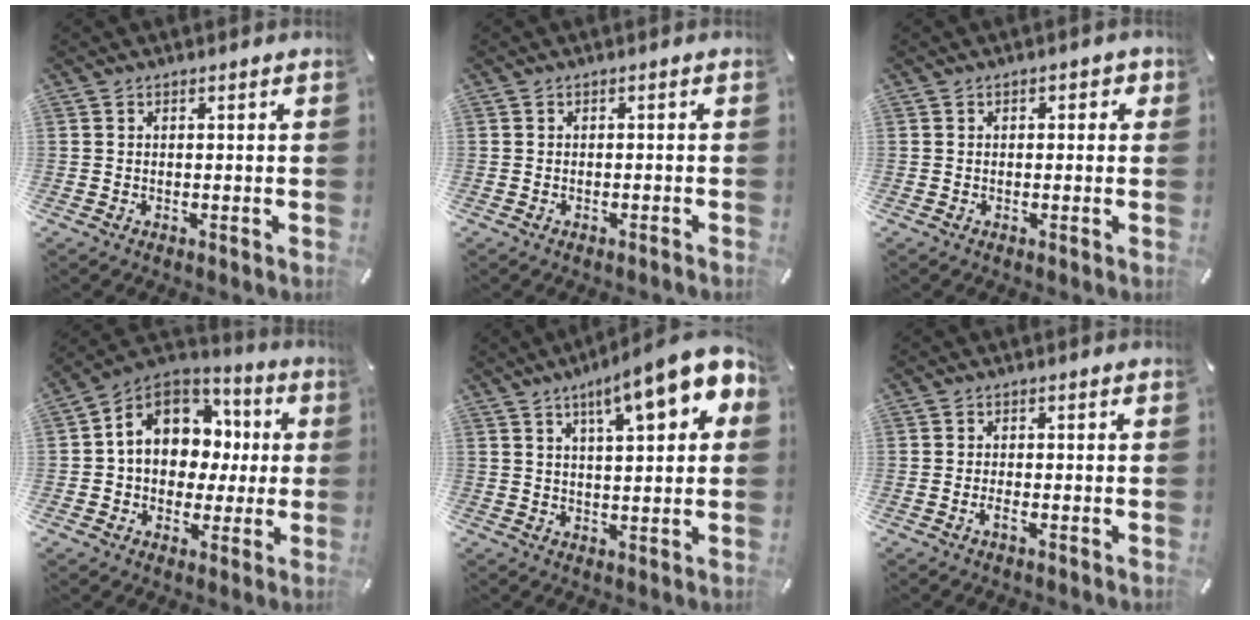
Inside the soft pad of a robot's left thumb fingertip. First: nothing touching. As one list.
[{"total": 0.9, "force": [-0.8, 0.1, 0.4], "torque": [-0.010, 0.000, -0.015]}, {"total": 1.3, "force": [-0.3, 0.9, 0.9], "torque": [-0.009, 0.005, -0.011]}, {"total": 13.2, "force": [2.3, 11.1, 6.7], "torque": [-0.136, -0.003, 0.048]}, {"total": 12.9, "force": [7.0, 3.1, 10.4], "torque": [-0.159, -0.030, 0.112]}, {"total": 1.8, "force": [-0.8, 0.6, 1.5], "torque": [-0.025, 0.002, -0.016]}]